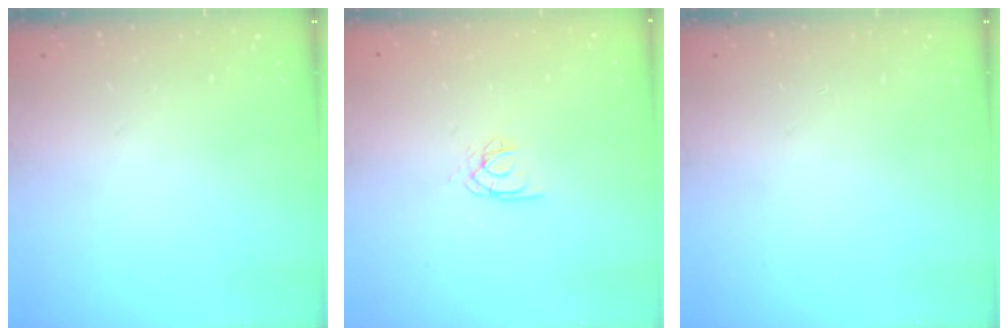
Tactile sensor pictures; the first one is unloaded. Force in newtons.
{"total": 2.5, "press": 2.5, "slide": 0.1}
{"total": 0.0}